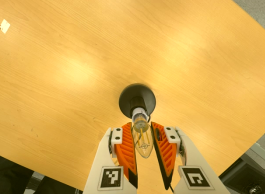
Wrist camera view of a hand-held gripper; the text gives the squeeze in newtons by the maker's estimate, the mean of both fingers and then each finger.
{"total": 11.8, "left": 11.4, "right": 12.2}